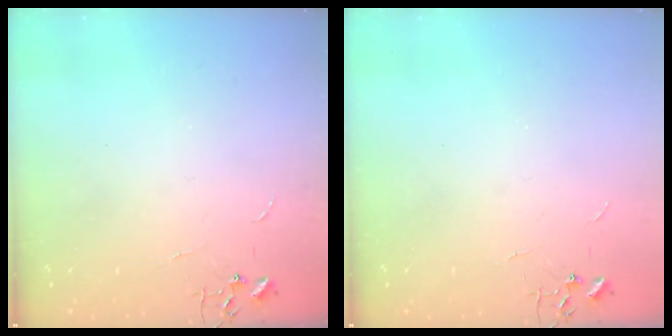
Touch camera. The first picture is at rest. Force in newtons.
{"total": 0.0}